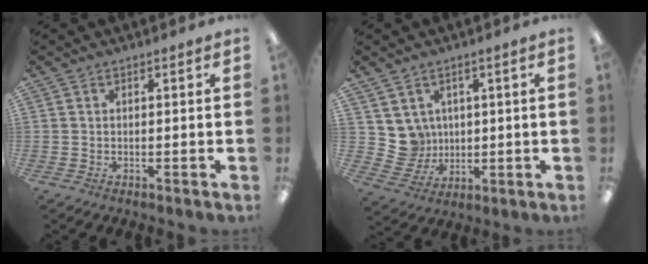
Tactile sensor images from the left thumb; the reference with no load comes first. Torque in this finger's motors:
{"motor_torque": [0.08, 0.07, 0.00, -0.11, 0.00]}